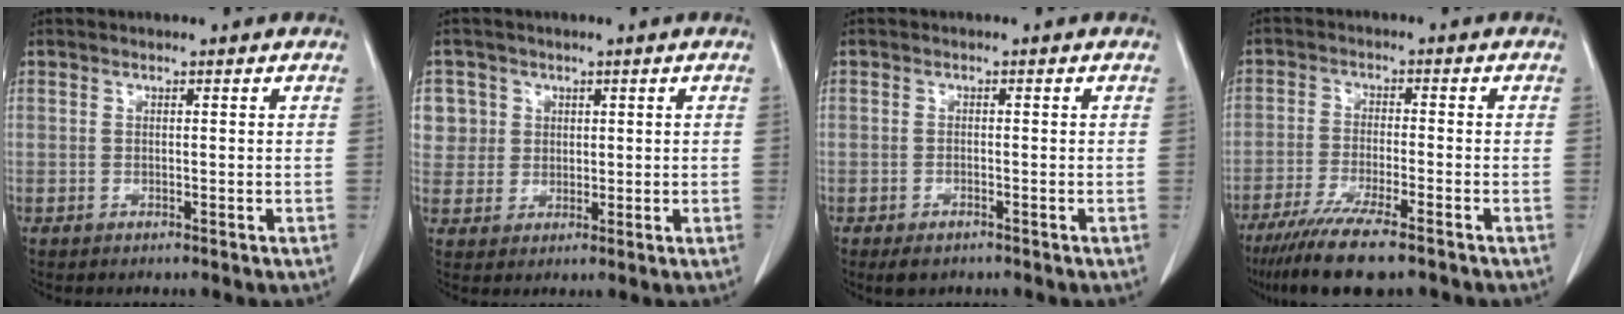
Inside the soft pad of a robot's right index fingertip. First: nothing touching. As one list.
[{"total": 5.6, "force": [1.8, 5.3, 0.0], "torque": [0.013, 0.013, 0.039]}, {"total": 2.4, "force": [-1.7, 1.1, 1.3], "torque": [-0.022, -0.002, -0.020]}, {"total": 10.9, "force": [-8.2, 1.1, 7.1], "torque": [-0.118, -0.026, -0.133]}]